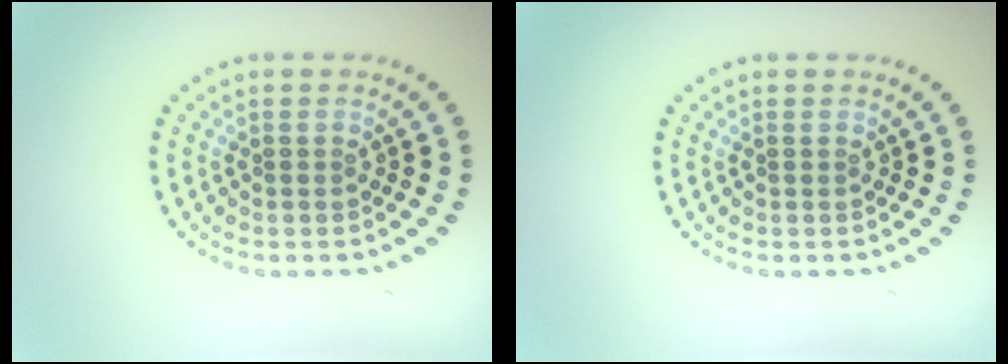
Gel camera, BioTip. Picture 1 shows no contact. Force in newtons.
{"total": 0.0}